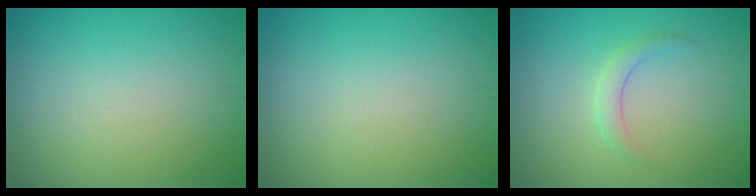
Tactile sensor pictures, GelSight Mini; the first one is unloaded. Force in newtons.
{"total": 0.0}
{"total": 1.5, "press": 1.5, "slide": 0.0}